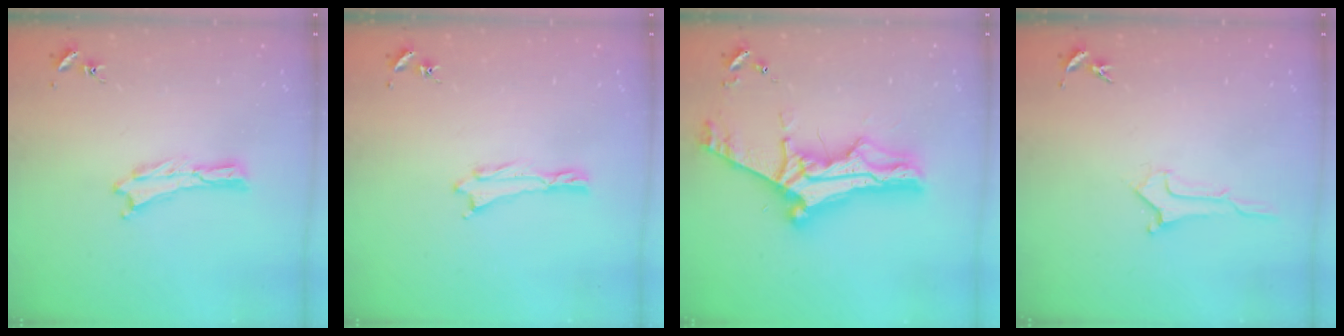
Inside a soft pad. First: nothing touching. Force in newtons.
{"total": 0.5, "press": 0.5, "slide": 0.2}
{"total": 11.7, "press": 11.6, "slide": 1.2}
{"total": 1.0, "press": 1.0, "slide": 0.0}